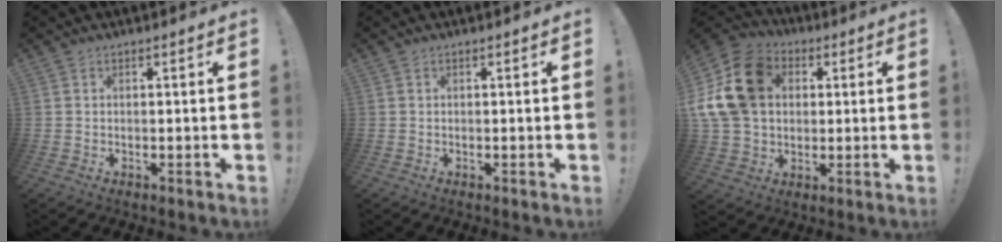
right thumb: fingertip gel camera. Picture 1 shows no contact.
{"total": 0.0}
{"total": 19.6, "force": [4.0, 15.3, 11.6], "torque": [-0.215, -0.004, 0.081]}